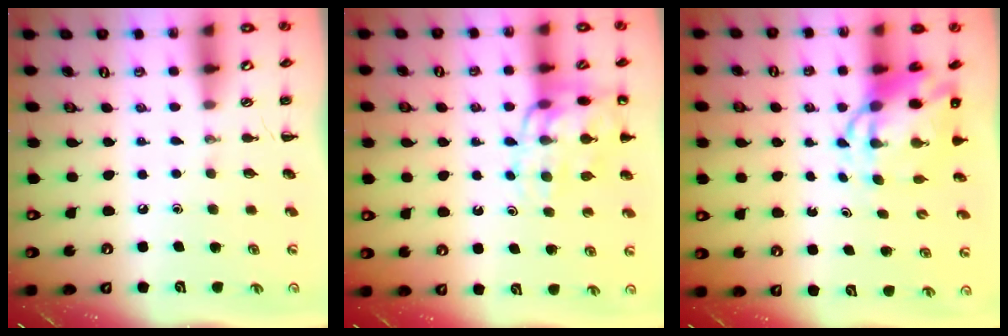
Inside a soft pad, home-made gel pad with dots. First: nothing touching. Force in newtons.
{"total": 14.3, "press": 14.1, "slide": 2.4}
{"total": 6.9, "press": 6.7, "slide": 1.8}